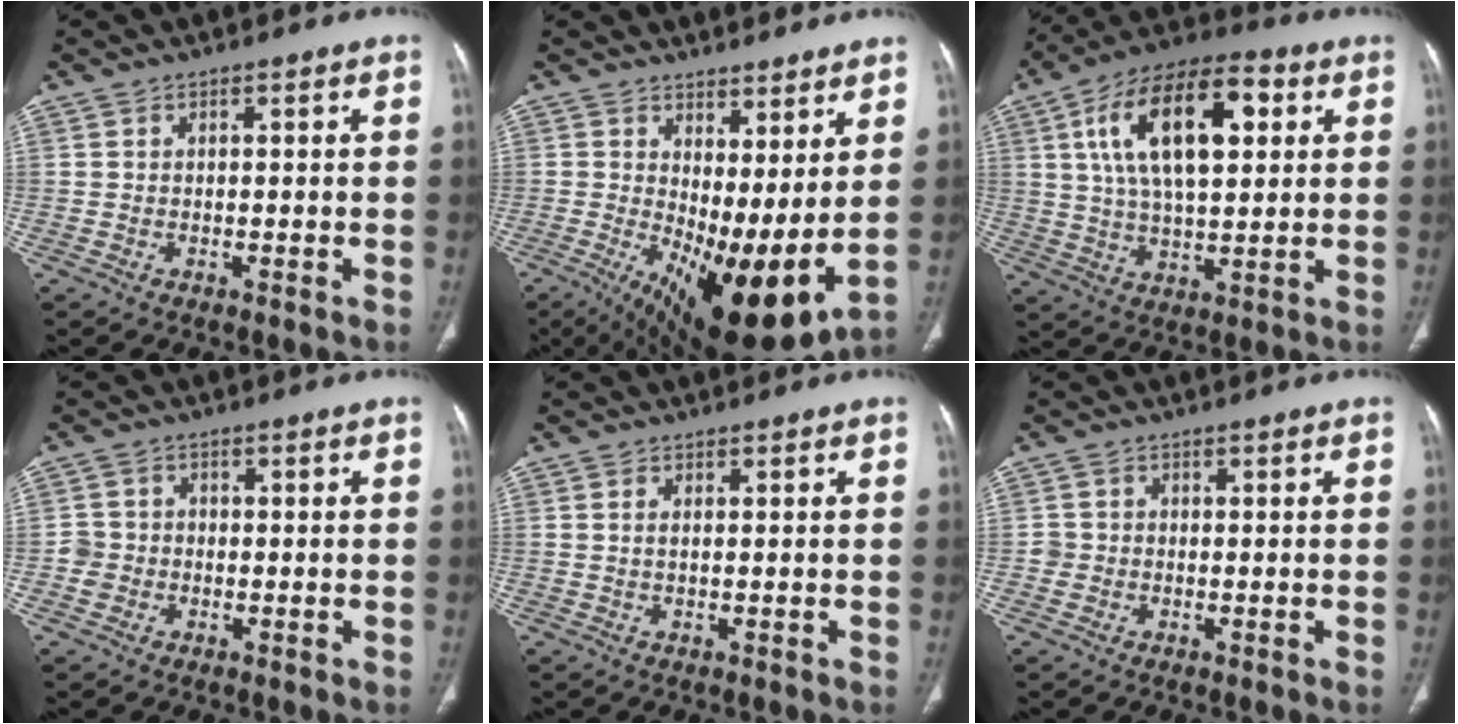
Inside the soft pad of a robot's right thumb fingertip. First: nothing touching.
{"total": 16.0, "force": [2.0, 6.0, 14.7], "torque": [-0.243, -0.036, 0.051]}
{"total": 19.9, "force": [5.7, 9.4, 16.5], "torque": [-0.270, 0.008, 0.091]}
{"total": 3.1, "force": [-0.9, 2.9, 0.5], "torque": [0.009, 0.012, -0.023]}
{"total": 1.0, "force": [0.3, 0.5, 0.8], "torque": [-0.020, 0.002, 0.006]}
{"total": 2.0, "force": [-0.4, 1.9, 0.2], "torque": [0.007, 0.008, -0.011]}